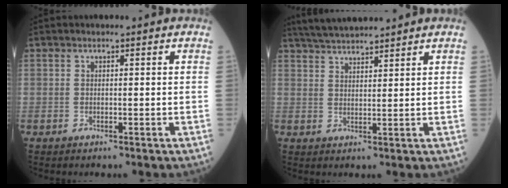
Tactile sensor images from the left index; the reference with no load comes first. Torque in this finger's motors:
{"motor_torque": [0.00, -0.43, 0.17, 0.14]}